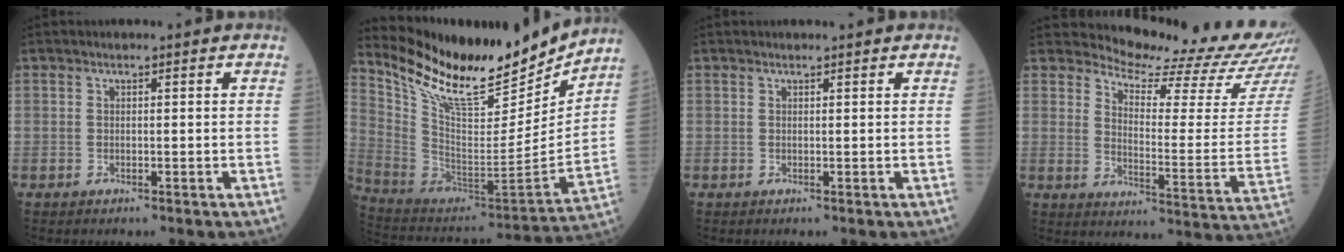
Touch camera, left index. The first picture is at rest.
{"total": 21.8, "force": [18.8, 4.9, 10.0], "torque": [-0.184, -0.034, 0.316]}
{"total": 1.2, "force": [1.1, 0.0, 0.2], "torque": [-0.009, 0.008, 0.017]}
{"total": 15.6, "force": [15.3, -1.5, 2.7], "torque": [-0.052, -0.118, 0.191]}